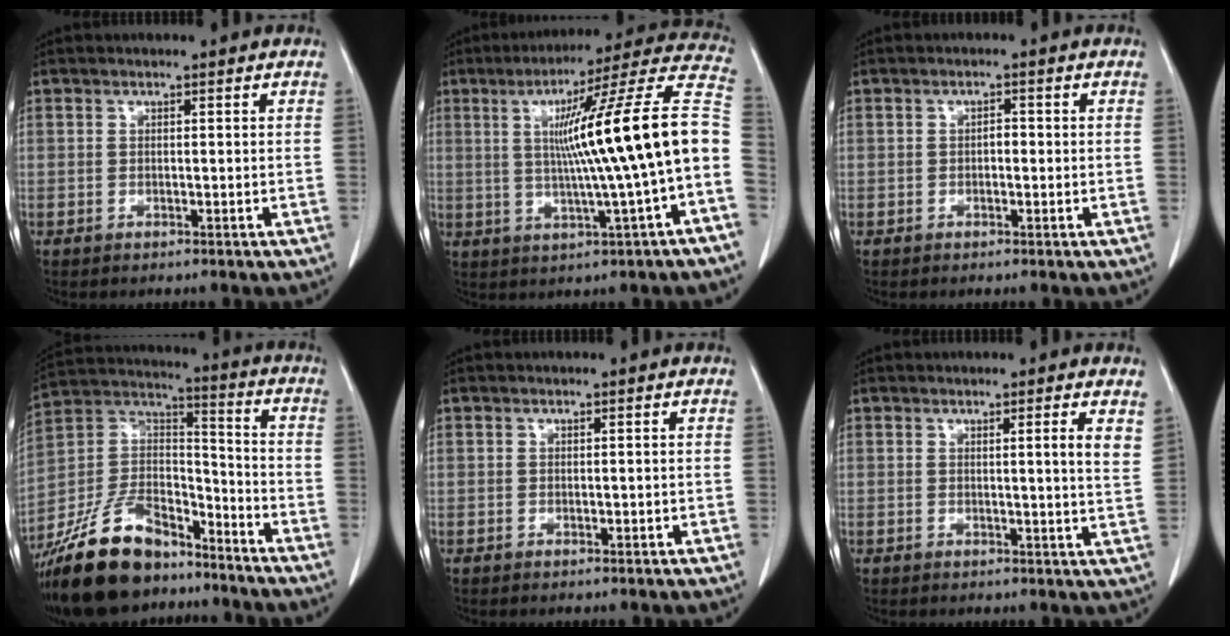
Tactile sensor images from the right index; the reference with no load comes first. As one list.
[{"total": 19.8, "force": [0.2, -1.0, 19.8], "torque": [-0.282, 0.029, -0.006]}, {"total": 1.6, "force": [0.0, 0.7, 1.4], "torque": [-0.015, 0.003, -0.001]}, {"total": 17.4, "force": [-13.9, 6.9, 7.9], "torque": [-0.153, 0.031, -0.254]}, {"total": 0.6, "force": [0.1, 0.2, 0.5], "torque": [-0.005, -0.002, 0.003]}, {"total": 3.9, "force": [2.2, -0.5, 3.2], "torque": [-0.042, -0.016, 0.020]}]